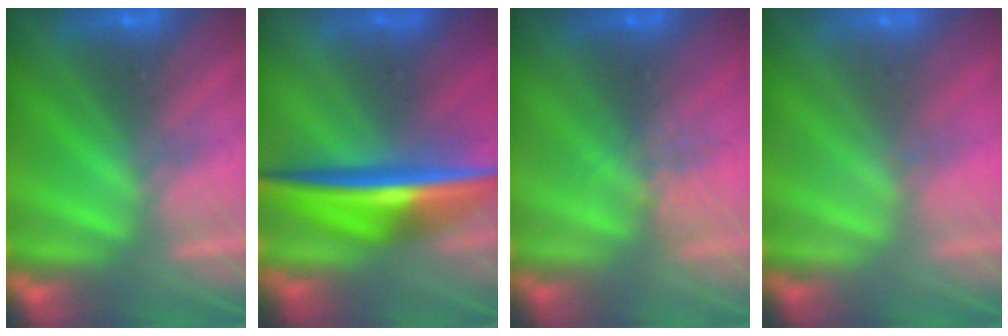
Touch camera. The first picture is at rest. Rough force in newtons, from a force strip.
{"total": 7.7}
{"total": 3.8}
{"total": 1.9}